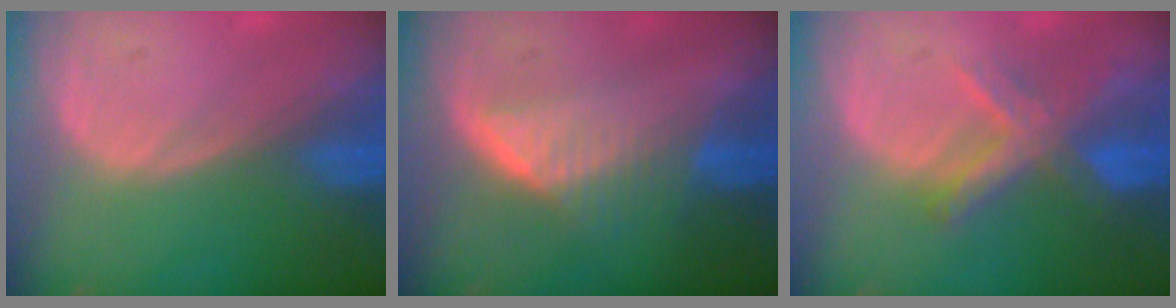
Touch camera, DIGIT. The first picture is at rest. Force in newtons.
{"total": 6.6, "press": 5.8, "slide": 3.1}
{"total": 7.1, "press": 6.2, "slide": 3.6}